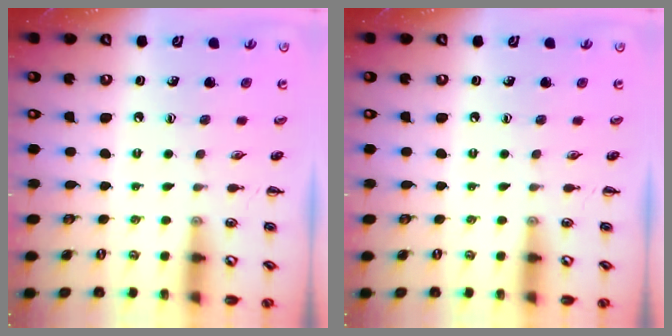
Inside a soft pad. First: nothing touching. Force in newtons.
{"total": 0.0}